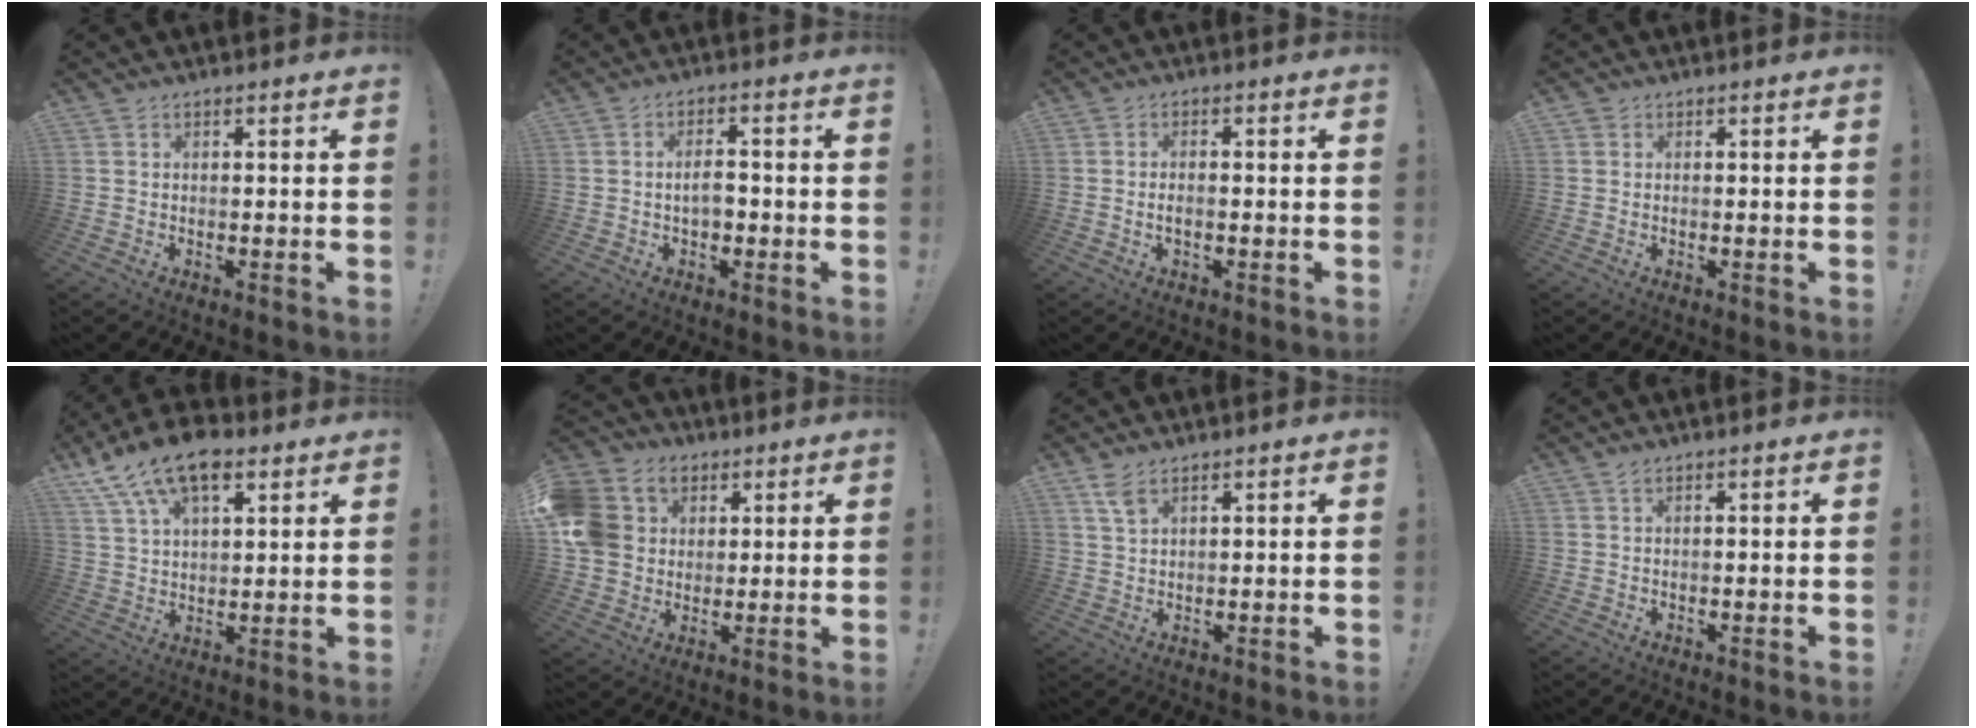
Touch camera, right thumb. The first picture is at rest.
{"total": 4.2, "force": [-0.7, 2.3, 3.4], "torque": [-0.044, 0.005, -0.015]}
{"total": 1.9, "force": [-0.6, 0.8, 1.6], "torque": [-0.030, 0.006, -0.011]}
{"total": 0.8, "force": [0.3, 0.8, 0.0], "torque": [0.007, -0.001, 0.003]}
{"total": 14.1, "force": [8.6, 6.9, 8.8], "torque": [-0.155, -0.040, 0.158]}
{"total": 13.4, "force": [3.2, 11.8, 5.6], "torque": [-0.100, -0.005, 0.068]}
{"total": 4.2, "force": [2.9, 1.6, 2.7], "torque": [-0.043, -0.016, 0.050]}
{"total": 0.9, "force": [0.8, 0.2, 0.4], "torque": [-0.001, -0.002, 0.013]}